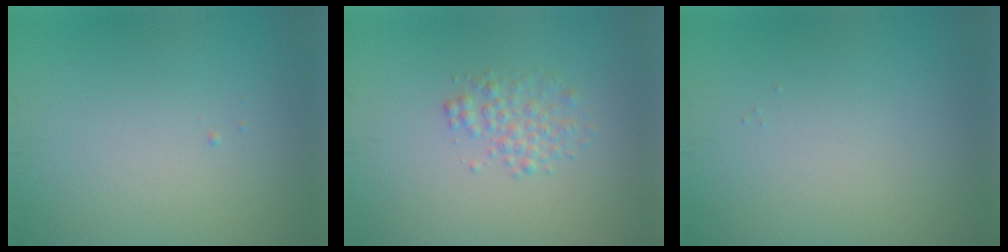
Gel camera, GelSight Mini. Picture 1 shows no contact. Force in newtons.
{"total": 2.0, "press": 2.0, "slide": 0.1}
{"total": 0.0}